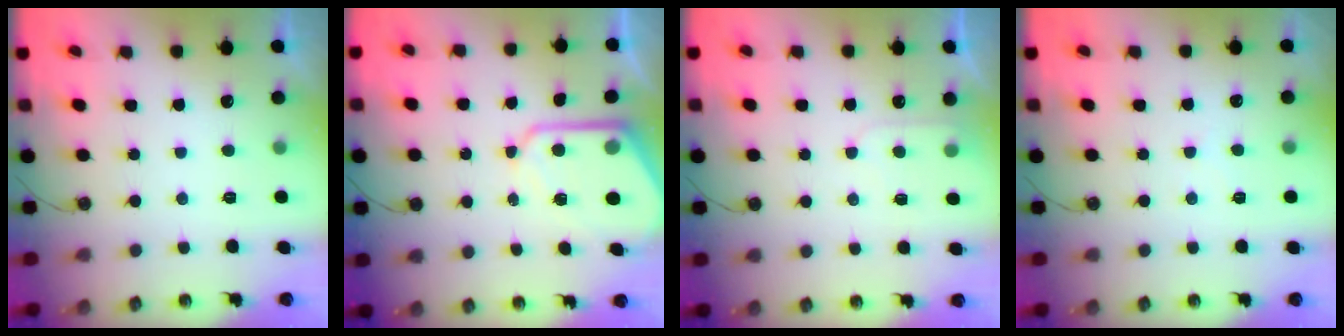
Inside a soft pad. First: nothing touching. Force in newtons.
{"total": 10.5, "press": 10.5, "slide": 0.8}
{"total": 5.6, "press": 5.5, "slide": 0.7}
{"total": 2.5, "press": 2.5, "slide": 0.4}